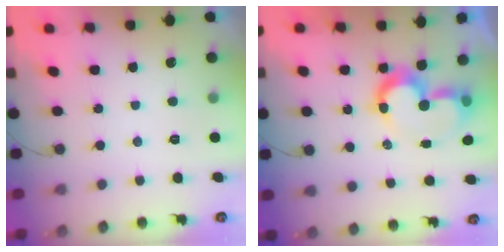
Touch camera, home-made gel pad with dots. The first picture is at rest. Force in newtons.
{"total": 8.8, "press": 8.2, "slide": 3.1}